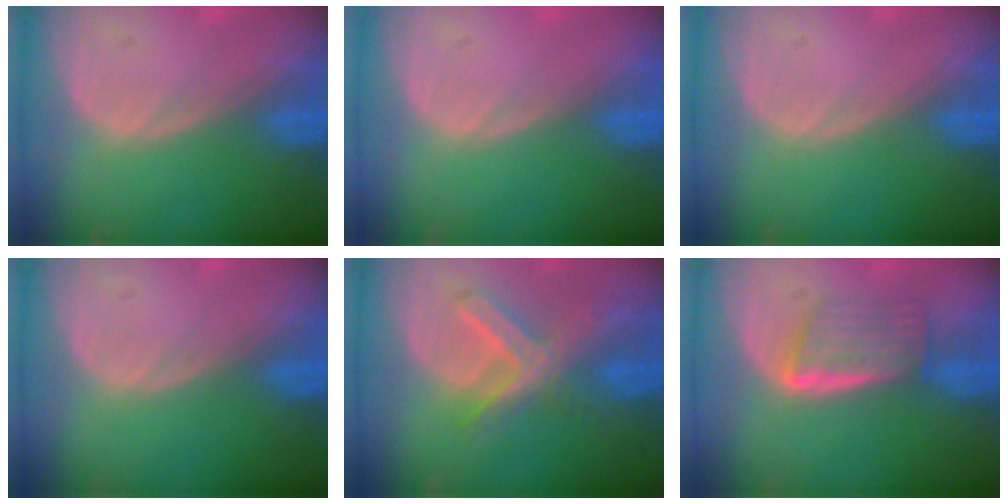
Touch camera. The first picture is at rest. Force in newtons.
{"total": 0.0}
{"total": 0.0}
{"total": 0.0}
{"total": 7.4, "press": 6.2, "slide": 4.0}
{"total": 5.9, "press": 5.1, "slide": 2.8}